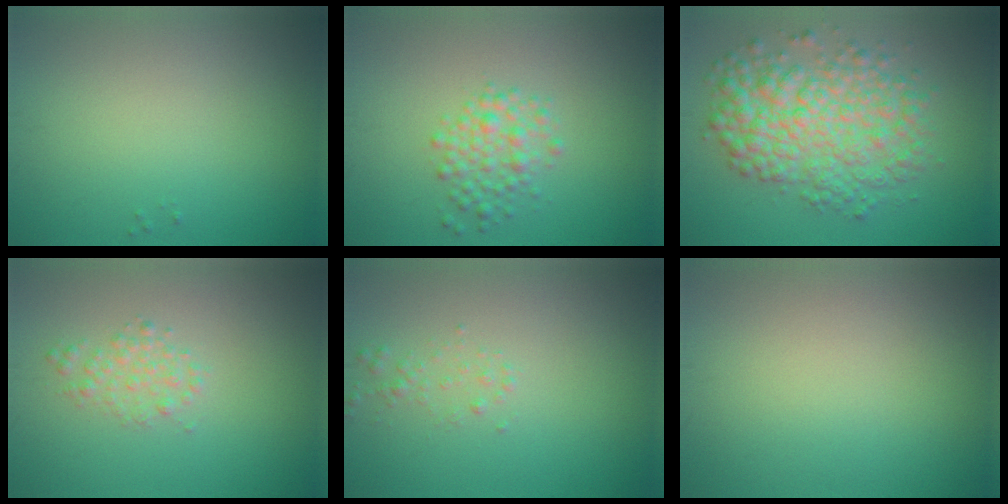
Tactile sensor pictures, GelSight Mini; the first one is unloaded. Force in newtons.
{"total": 2.6, "press": 2.6, "slide": 0.0}
{"total": 7.4, "press": 7.4, "slide": 0.1}
{"total": 1.6, "press": 1.6, "slide": 0.1}
{"total": 0.9, "press": 0.9, "slide": 0.0}
{"total": 0.0}